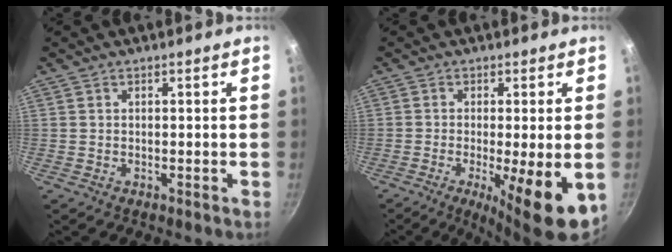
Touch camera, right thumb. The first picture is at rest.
{"total": 11.2, "force": [-3.1, 2.1, 10.6], "torque": [-0.162, -0.012, -0.041]}